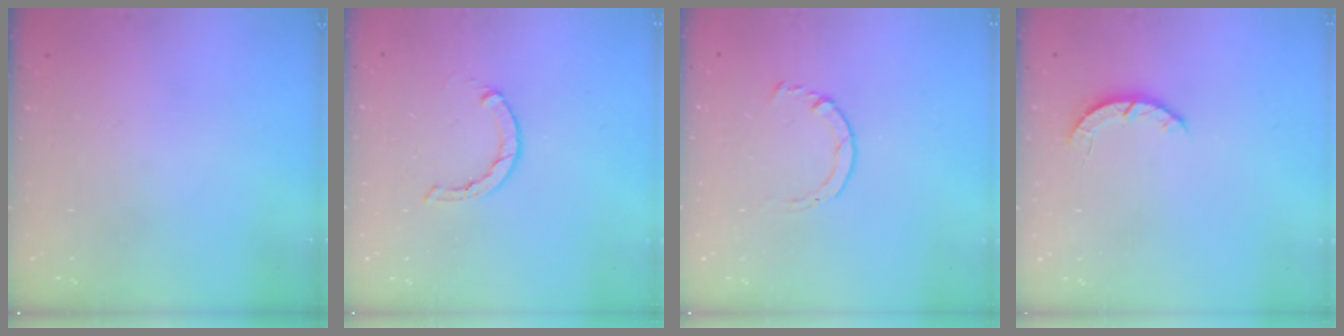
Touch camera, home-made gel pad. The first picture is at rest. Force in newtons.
{"total": 1.6, "press": 1.5, "slide": 0.4}
{"total": 2.0, "press": 1.9, "slide": 0.3}
{"total": 2.8, "press": 2.8, "slide": 0.4}